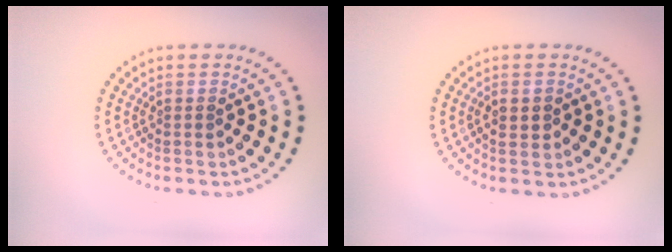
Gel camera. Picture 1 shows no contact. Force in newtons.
{"total": 1.2, "press": 1.1, "slide": 0.1}